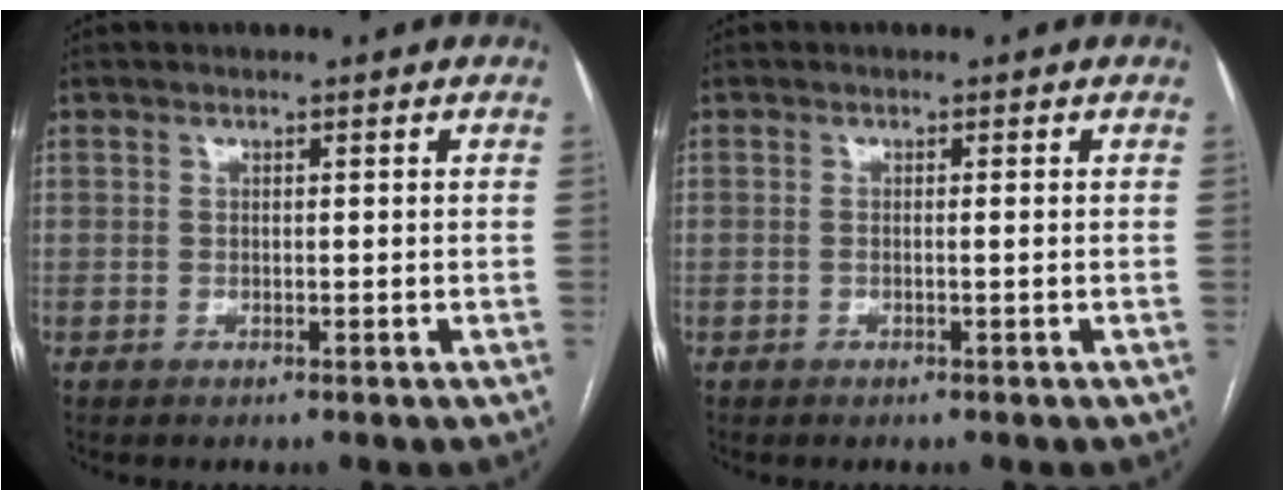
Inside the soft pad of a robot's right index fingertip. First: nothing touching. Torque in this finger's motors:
{"motor_torque": [-0.13, 0.22, -0.04, -0.01]}